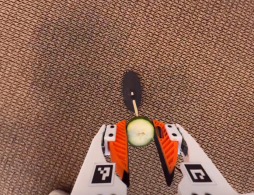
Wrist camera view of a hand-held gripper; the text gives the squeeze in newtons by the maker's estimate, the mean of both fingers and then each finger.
{"total": 6.9, "left": 7.0, "right": 6.9}